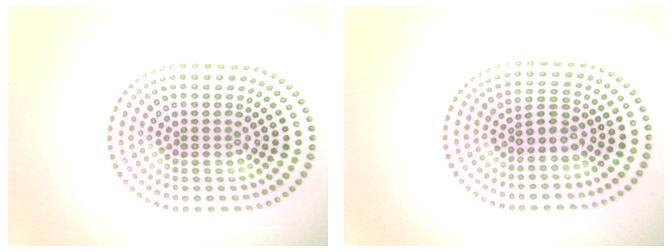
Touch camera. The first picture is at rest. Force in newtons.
{"total": 1.9, "press": 1.5, "slide": 1.2}